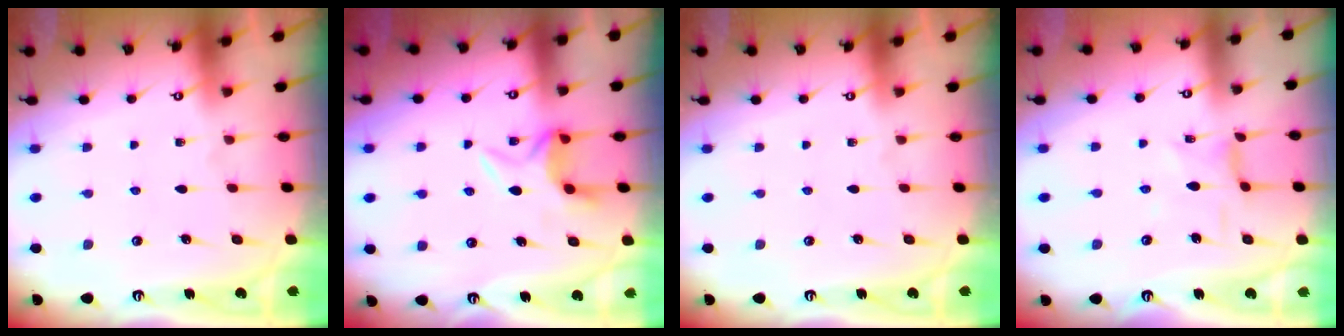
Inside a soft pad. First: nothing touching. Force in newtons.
{"total": 6.0, "press": 5.8, "slide": 1.6}
{"total": 0.0}
{"total": 2.7, "press": 2.6, "slide": 0.6}